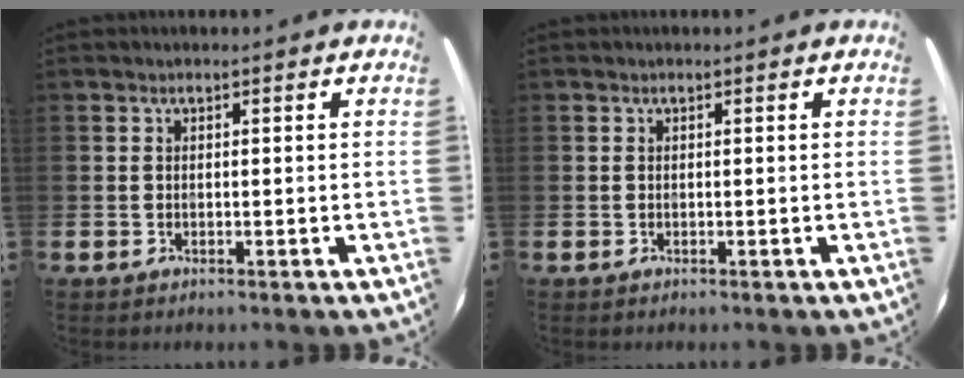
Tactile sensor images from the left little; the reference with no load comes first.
{"total": 0.0}